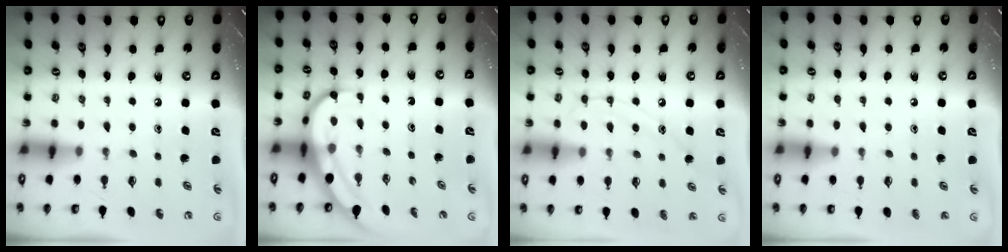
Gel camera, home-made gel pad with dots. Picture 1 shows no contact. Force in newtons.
{"total": 7.0, "press": 6.9, "slide": 0.8}
{"total": 8.8, "press": 8.8, "slide": 0.7}
{"total": 2.5, "press": 2.4, "slide": 0.3}